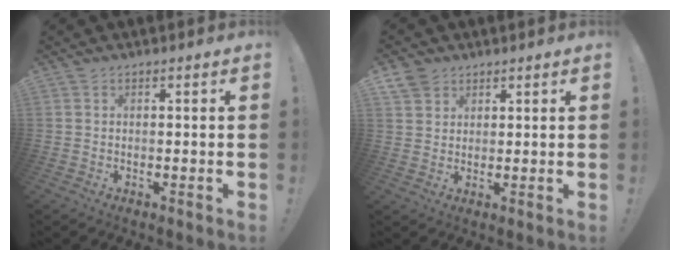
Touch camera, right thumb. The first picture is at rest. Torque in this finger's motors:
{"motor_torque": [0.00, 0.00, -0.09, 0.13, 0.07]}